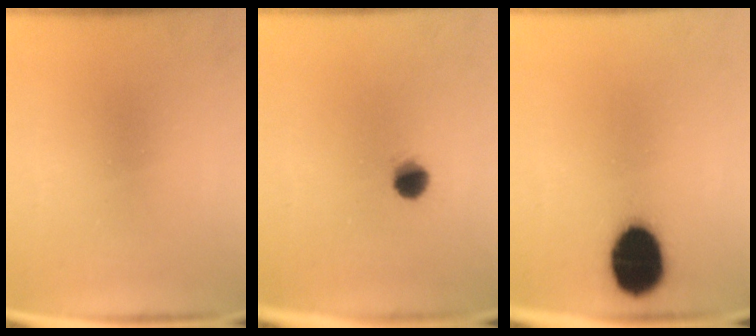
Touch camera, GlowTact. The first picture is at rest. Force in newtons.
{"total": 4.8}
{"total": 14.8}